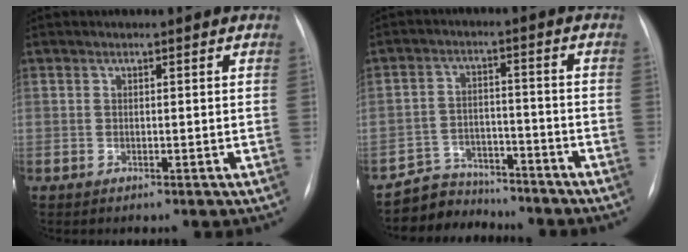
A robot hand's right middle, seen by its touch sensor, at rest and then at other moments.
{"total": 7.5, "force": [-6.7, 3.2, -0.2], "torque": [0.010, 0.026, -0.114]}